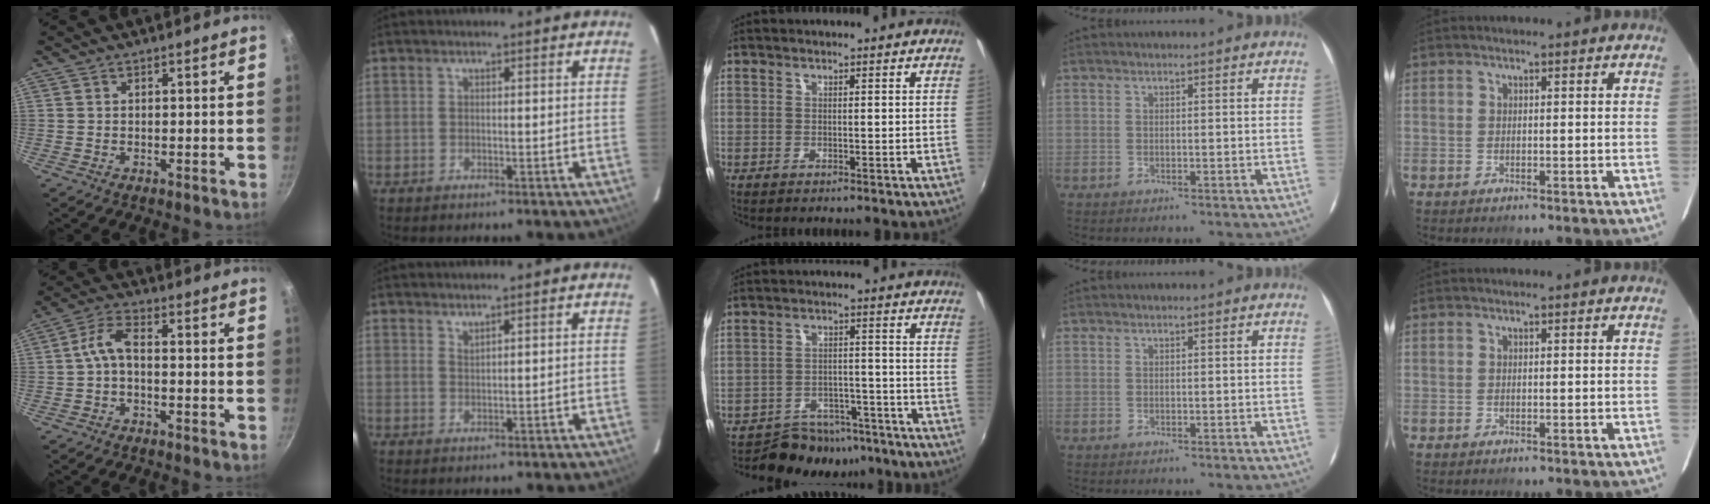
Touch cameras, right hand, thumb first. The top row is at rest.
{"thumb": {"total": 4.8, "force": [-1.1, 2.4, 4.1], "torque": [-0.088, 0.028, -0.029]}, "index": {"total": 1.0, "force": [0.9, 0.0, 0.3], "torque": [-0.005, -0.003, 0.017]}, "middle": {"total": 4.6, "force": [-2.9, 3.5, 0.7], "torque": [-0.027, 0.007, -0.032]}}